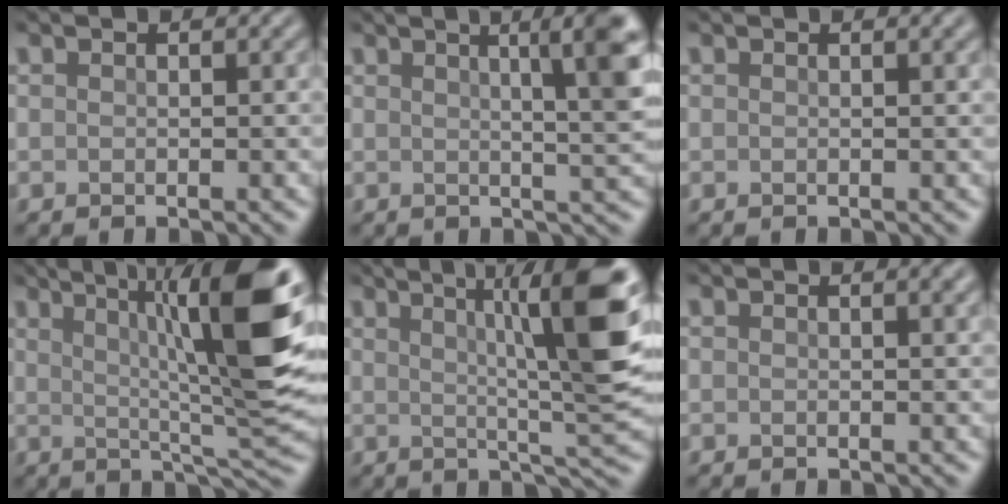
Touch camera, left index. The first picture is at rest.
{"total": 7.3, "force": [2.3, 1.8, 6.7], "torque": [-0.053, 0.018, 0.025]}
{"total": 0.8, "force": [0.4, 0.3, 0.7], "torque": [-0.005, 0.005, 0.005]}
{"total": 12.0, "force": [3.2, 2.0, 11.4], "torque": [-0.153, 0.010, 0.049]}
{"total": 10.8, "force": [2.9, 1.8, 10.2], "torque": [-0.127, 0.013, 0.042]}
{"total": 1.2, "force": [0.6, 0.4, 1.0], "torque": [-0.008, 0.003, 0.007]}